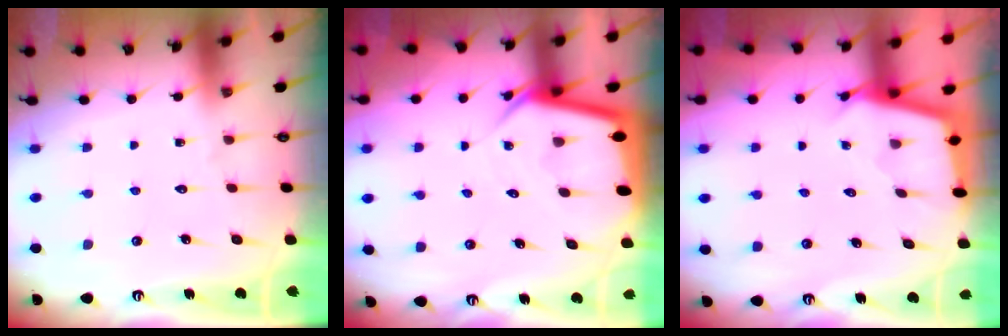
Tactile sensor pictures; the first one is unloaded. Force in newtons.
{"total": 6.4, "press": 6.3, "slide": 0.7}
{"total": 2.5, "press": 2.5, "slide": 0.2}